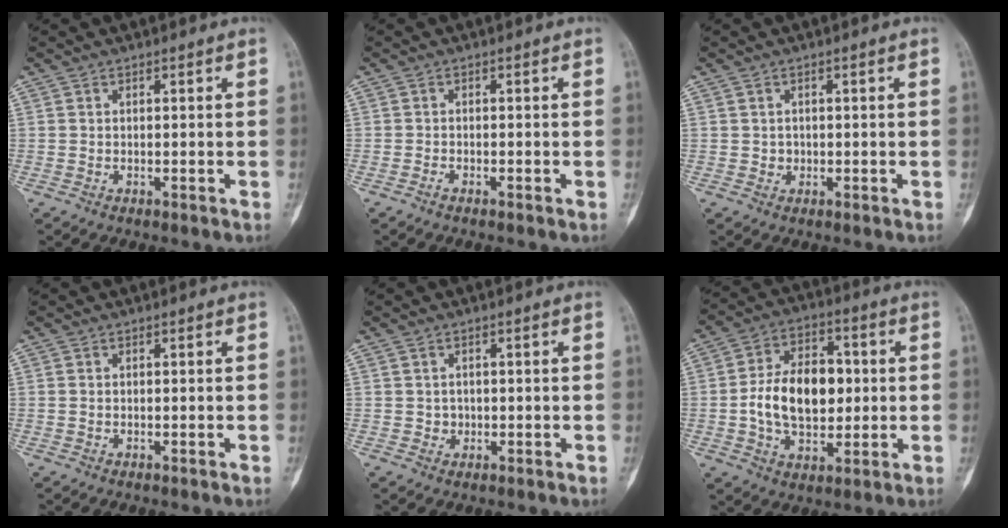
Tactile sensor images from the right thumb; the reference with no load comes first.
{"total": 0.7, "force": [-0.6, 0.2, 0.3], "torque": [-0.008, 0.001, -0.014]}
{"total": 1.2, "force": [0.0, 1.2, 0.3], "torque": [0.001, 0.004, 0.004]}
{"total": 0.0}
{"total": 1.5, "force": [0.0, 1.4, 0.3], "torque": [0.002, 0.004, 0.004]}
{"total": 15.0, "force": [0.2, 9.5, 11.6], "torque": [-0.171, 0.019, 0.004]}